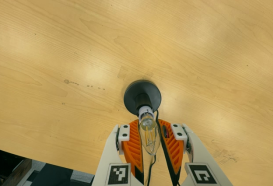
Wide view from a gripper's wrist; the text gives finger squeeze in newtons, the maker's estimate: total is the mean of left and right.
{"total": 12.9, "left": 12.0, "right": 13.7}